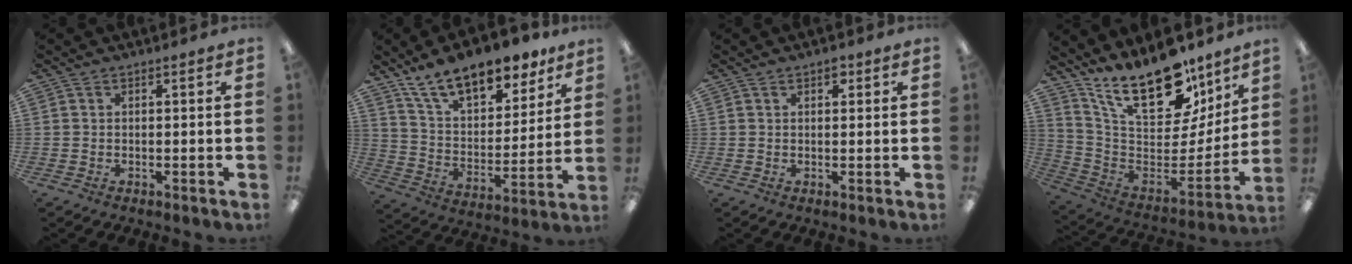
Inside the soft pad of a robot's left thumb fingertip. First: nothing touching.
{"total": 16.5, "force": [12.8, 7.2, 7.6], "torque": [-0.130, -0.079, 0.228]}
{"total": 2.0, "force": [1.2, 1.1, 1.2], "torque": [-0.008, -0.002, 0.016]}
{"total": 23.6, "force": [17.0, 9.8, 13.1], "torque": [-0.209, -0.116, 0.299]}